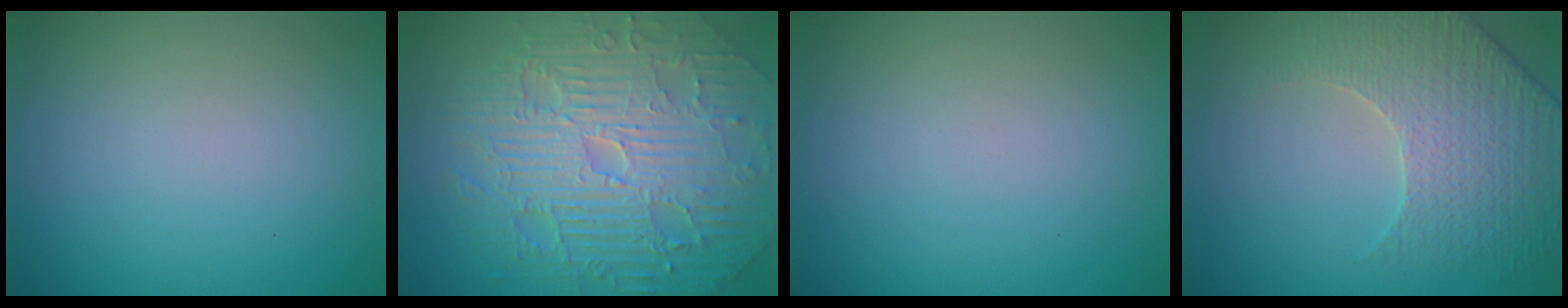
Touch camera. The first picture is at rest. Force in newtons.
{"total": 11.7, "press": 7.5, "slide": 8.9}
{"total": 0.0}
{"total": 4.4, "press": 4.3, "slide": 1.1}